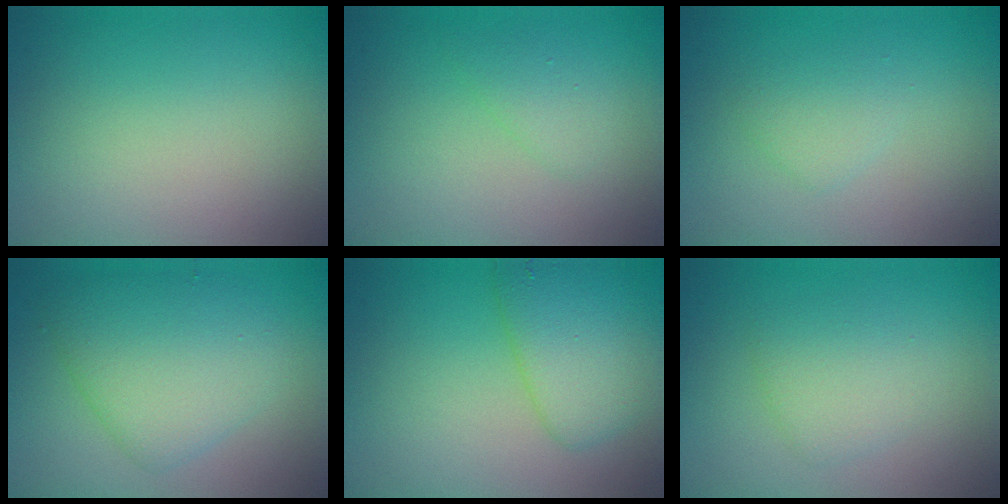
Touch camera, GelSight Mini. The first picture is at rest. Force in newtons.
{"total": 1.4, "press": 1.4, "slide": 0.1}
{"total": 1.5, "press": 1.5, "slide": 0.0}
{"total": 5.4, "press": 5.4, "slide": 0.1}
{"total": 4.2, "press": 4.2, "slide": 0.2}
{"total": 2.4, "press": 2.4, "slide": 0.3}